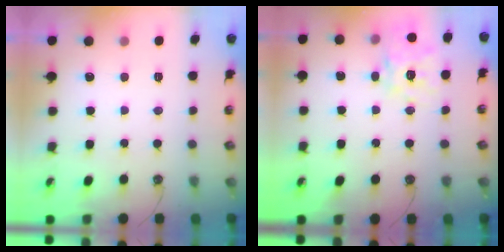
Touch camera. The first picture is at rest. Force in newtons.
{"total": 14.7, "press": 14.6, "slide": 1.3}